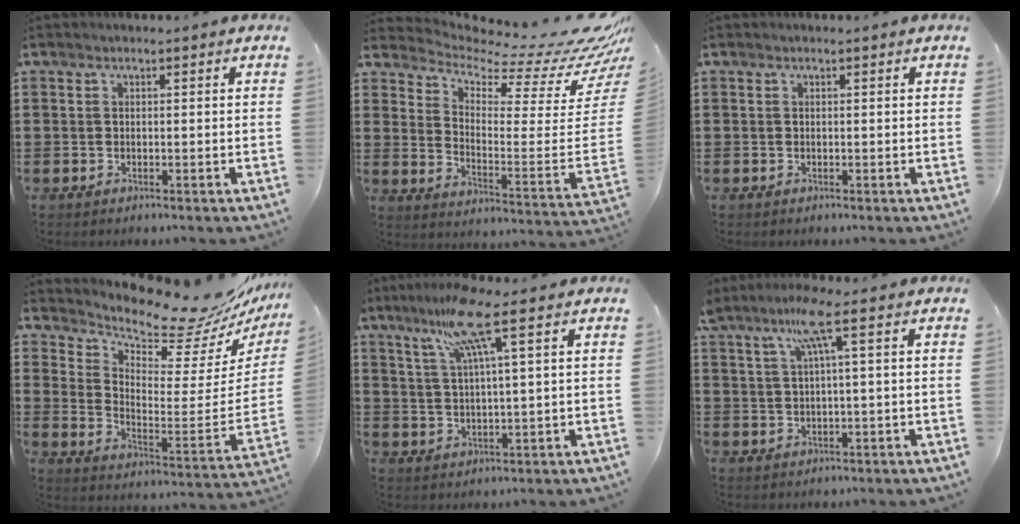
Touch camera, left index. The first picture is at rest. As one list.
[{"total": 6.9, "force": [5.5, 1.9, 3.6], "torque": [-0.073, -0.069, 0.088]}, {"total": 0.0}, {"total": 10.3, "force": [9.4, 1.9, 3.7], "torque": [-0.086, -0.082, 0.153]}, {"total": 9.5, "force": [5.3, 0.3, 7.9], "torque": [-0.166, 0.001, 0.089]}, {"total": 5.9, "force": [2.9, -0.2, 5.1], "torque": [-0.109, 0.003, 0.046]}]